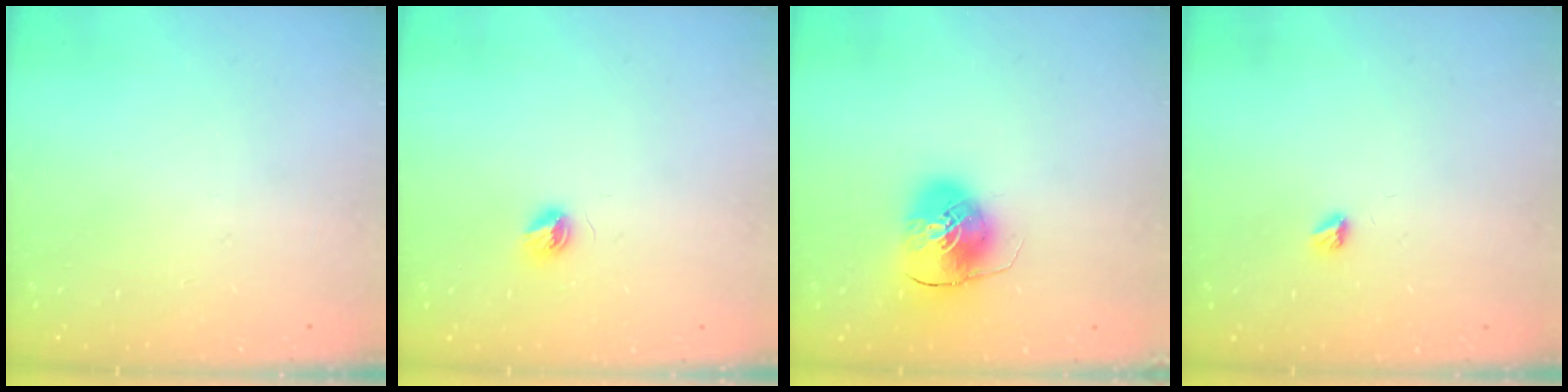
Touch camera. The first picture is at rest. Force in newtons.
{"total": 4.9, "press": 4.9, "slide": 0.4}
{"total": 9.5, "press": 9.4, "slide": 1.5}
{"total": 3.3, "press": 3.3, "slide": 0.4}